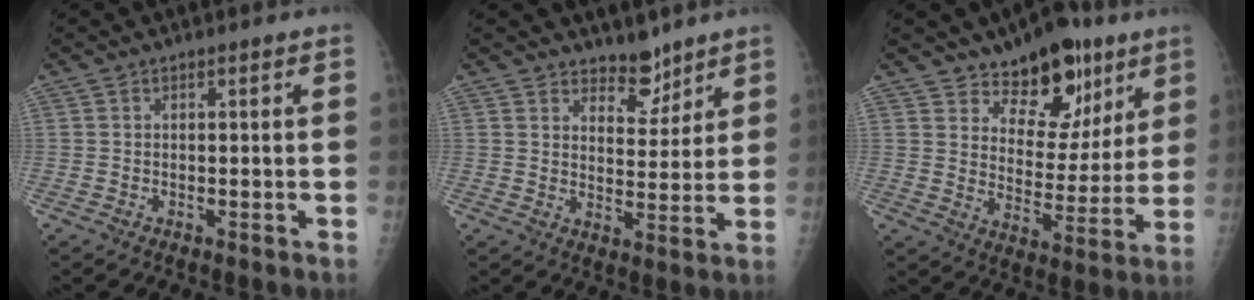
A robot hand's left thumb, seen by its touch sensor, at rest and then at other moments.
{"total": 5.6, "force": [4.7, 2.7, 1.4], "torque": [0.008, -0.040, 0.079]}
{"total": 14.2, "force": [9.4, 8.0, 7.1], "torque": [-0.052, -0.058, 0.151]}